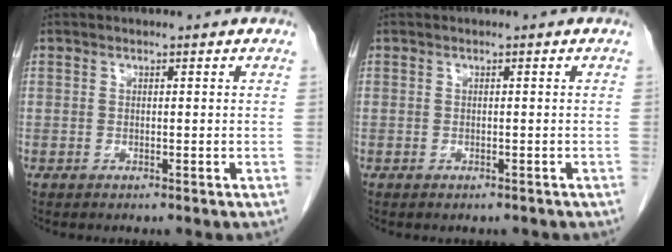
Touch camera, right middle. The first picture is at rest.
{"total": 2.1, "force": [-1.8, 1.0, 0.6], "torque": [-0.009, -0.002, -0.020]}